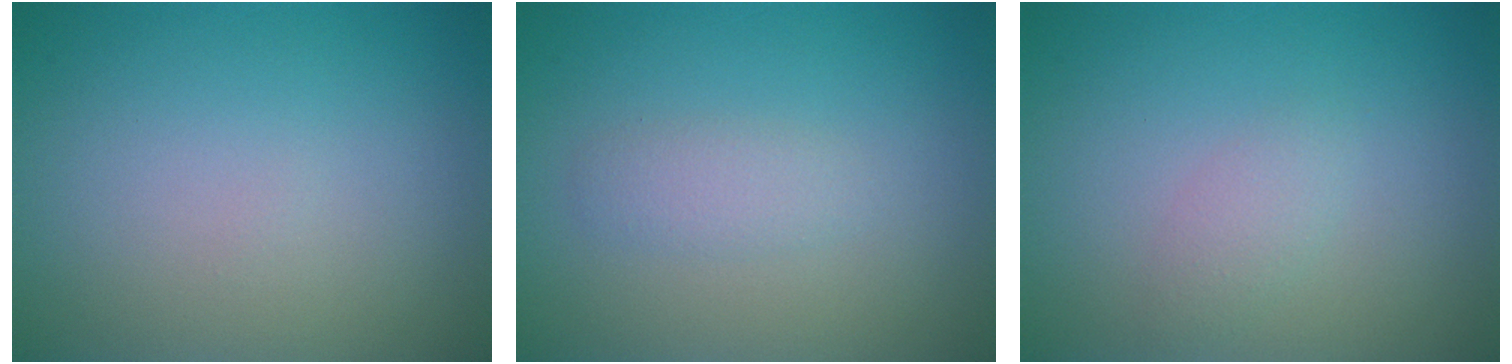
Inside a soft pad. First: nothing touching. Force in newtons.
{"total": 1.5, "press": 1.5, "slide": 0.0}
{"total": 1.3, "press": 1.3, "slide": 0.1}